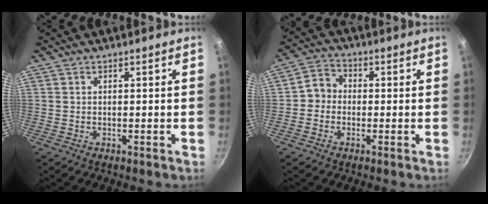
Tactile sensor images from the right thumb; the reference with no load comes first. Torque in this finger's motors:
{"motor_torque": [-0.01, -0.08, -0.16, 0.18, 0.02]}